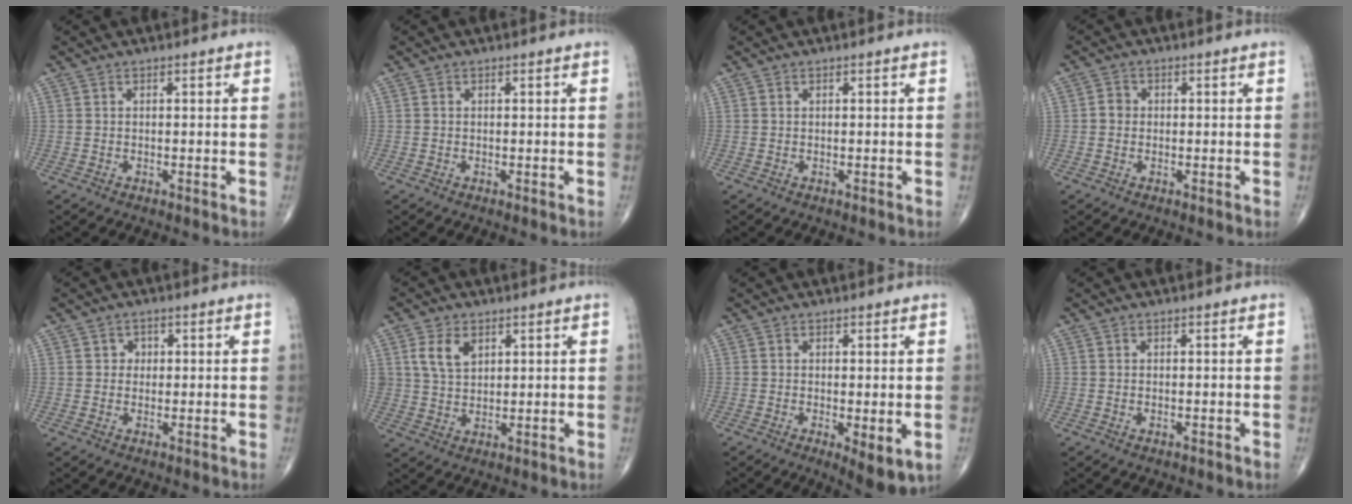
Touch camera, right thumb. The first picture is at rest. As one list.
[{"total": 0.0}, {"total": 0.0}, {"total": 2.0, "force": [-0.1, 1.8, 0.8], "torque": [-0.003, 0.005, -0.006]}, {"total": 2.1, "force": [0.4, 1.9, 0.7], "torque": [0.005, 0.002, 0.002]}, {"total": 6.2, "force": [2.6, 4.1, 3.9], "torque": [-0.060, -0.009, 0.054]}, {"total": 5.8, "force": [-1.3, 2.0, 5.3], "torque": [-0.078, -0.019, -0.015]}, {"total": 0.6, "force": [-0.2, 0.3, 0.5], "torque": [-0.009, 0.001, -0.001]}]